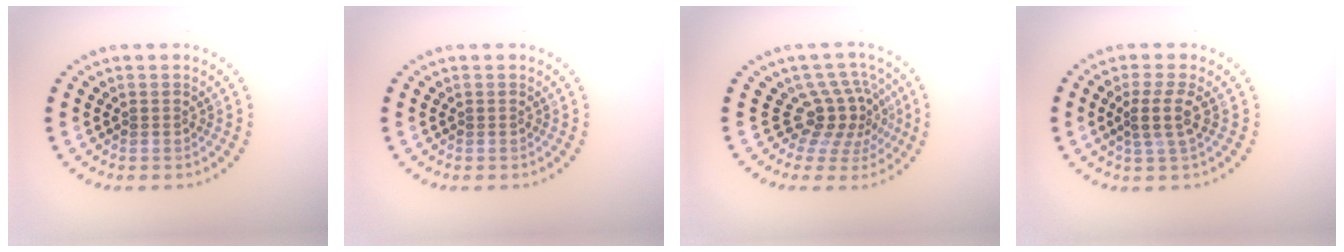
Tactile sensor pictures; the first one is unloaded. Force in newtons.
{"total": 0.0}
{"total": 4.0, "press": 2.8, "slide": 2.9}
{"total": 2.4, "press": 1.8, "slide": 1.7}